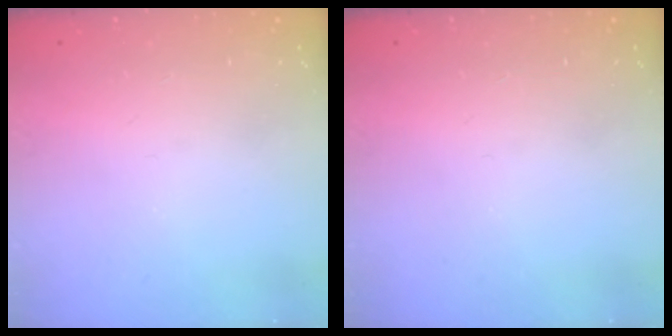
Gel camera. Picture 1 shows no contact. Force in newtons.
{"total": 0.0}